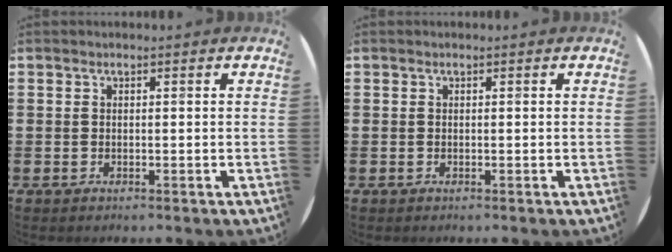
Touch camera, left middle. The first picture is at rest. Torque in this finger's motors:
{"motor_torque": [-0.01, 0.00, 0.00, 0.01]}